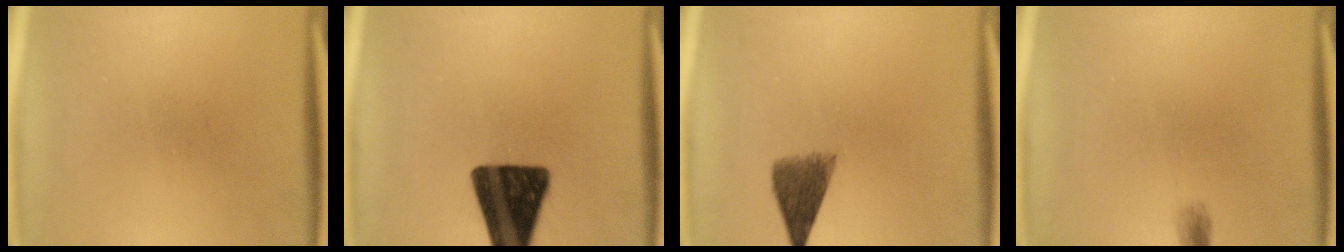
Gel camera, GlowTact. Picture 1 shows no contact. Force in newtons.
{"total": 16.4}
{"total": 5.2}
{"total": 1.4}